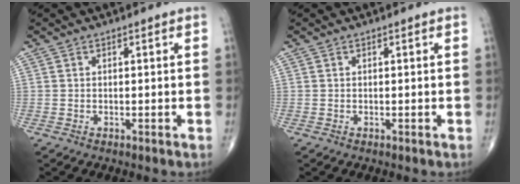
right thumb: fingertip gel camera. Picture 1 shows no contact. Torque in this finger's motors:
{"motor_torque": [0.00, 0.00, 0.04, 0.03, 0.00]}